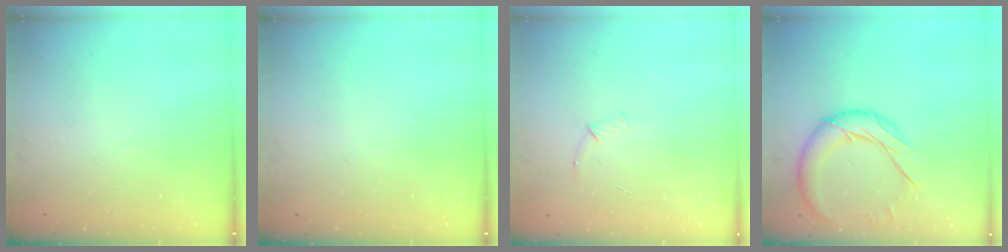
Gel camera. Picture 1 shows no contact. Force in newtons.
{"total": 0.0}
{"total": 4.9, "press": 4.7, "slide": 1.2}
{"total": 13.3, "press": 13.2, "slide": 1.0}